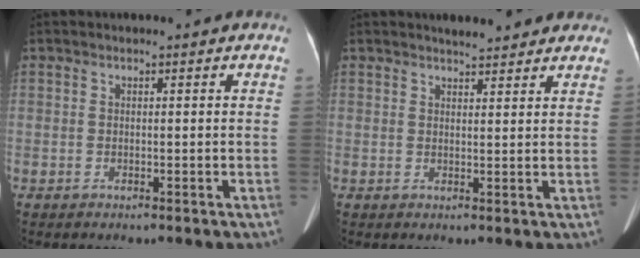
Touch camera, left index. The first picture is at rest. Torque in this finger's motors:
{"motor_torque": [0.40, -0.39, 0.03, 0.01]}